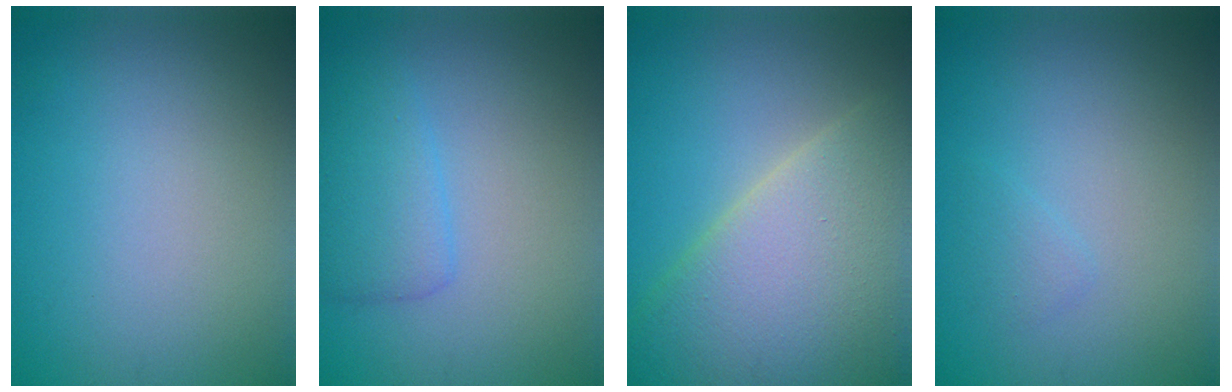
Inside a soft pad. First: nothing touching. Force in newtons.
{"total": 3.0, "press": 3.0, "slide": 0.2}
{"total": 10.6, "press": 10.6, "slide": 0.7}
{"total": 0.9, "press": 0.9, "slide": 0.0}